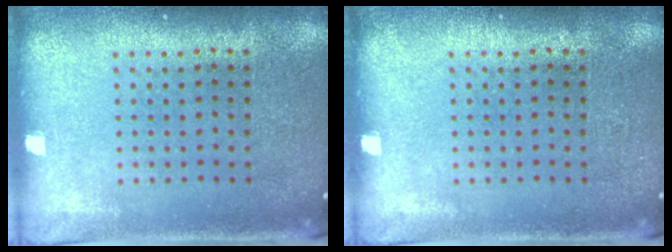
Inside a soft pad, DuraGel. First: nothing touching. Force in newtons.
{"total": 0.0}